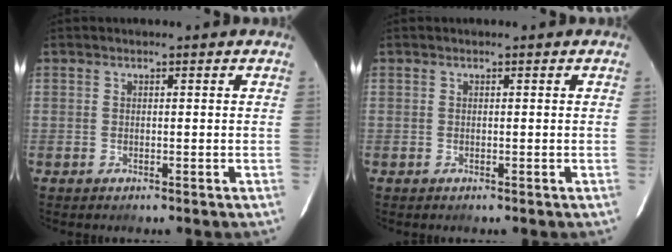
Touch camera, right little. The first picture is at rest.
{"total": 0.0}